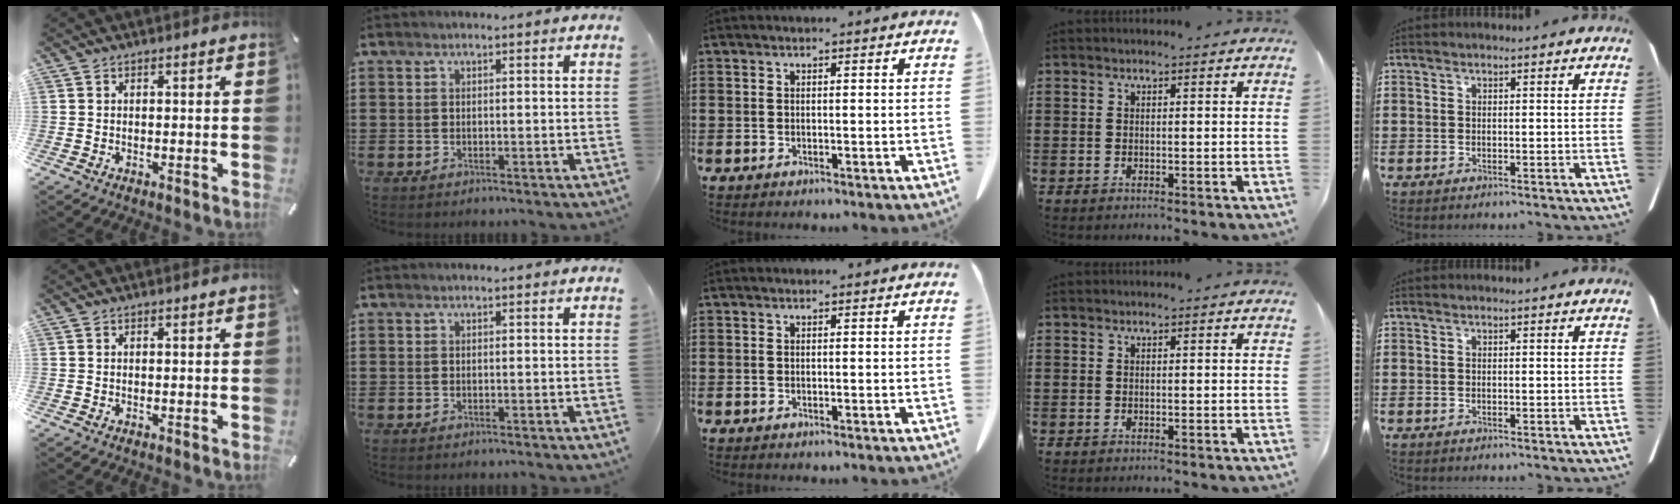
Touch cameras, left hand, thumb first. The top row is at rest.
{}